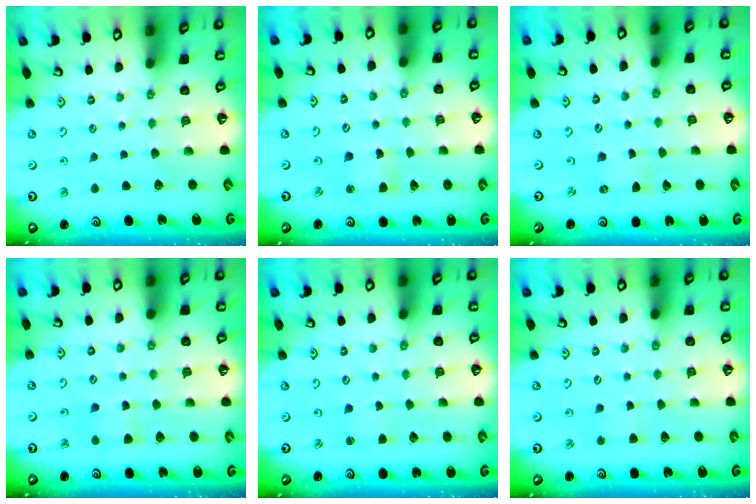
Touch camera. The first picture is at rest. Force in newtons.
{"total": 2.2, "press": 2.2, "slide": 0.3}
{"total": 0.0}
{"total": 4.7, "press": 4.6, "slide": 0.7}
{"total": 1.9, "press": 1.8, "slide": 0.4}
{"total": 2.7, "press": 2.6, "slide": 0.4}